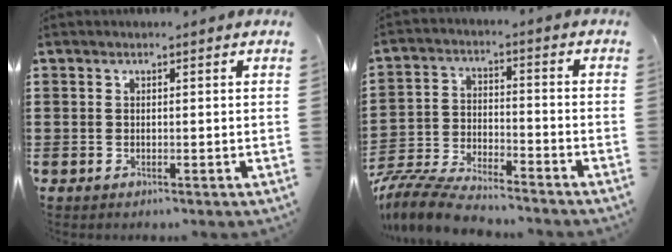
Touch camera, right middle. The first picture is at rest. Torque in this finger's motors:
{"motor_torque": [1.84, 0.30, 0.61, 0.19]}